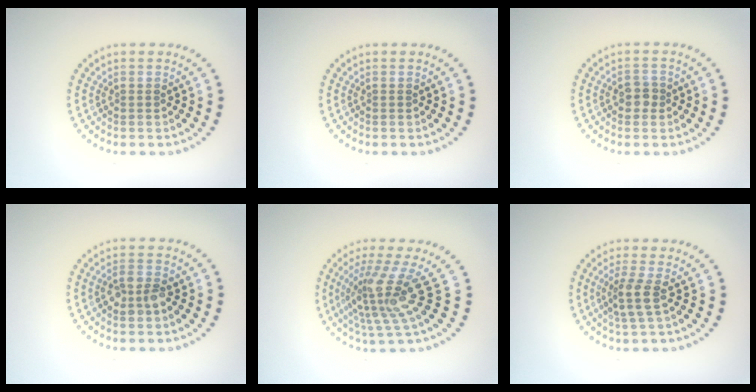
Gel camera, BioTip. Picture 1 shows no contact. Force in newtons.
{"total": 0.0}
{"total": 1.7, "press": 1.7, "slide": 0.4}
{"total": 2.4, "press": 2.4, "slide": 0.5}
{"total": 4.7, "press": 3.0, "slide": 3.6}
{"total": 2.4, "press": 1.8, "slide": 1.5}